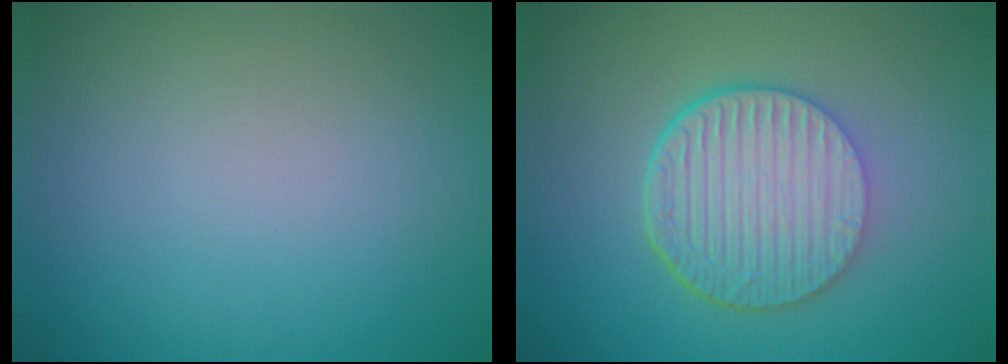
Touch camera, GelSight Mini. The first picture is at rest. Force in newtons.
{"total": 6.7, "press": 4.5, "slide": 5.0}